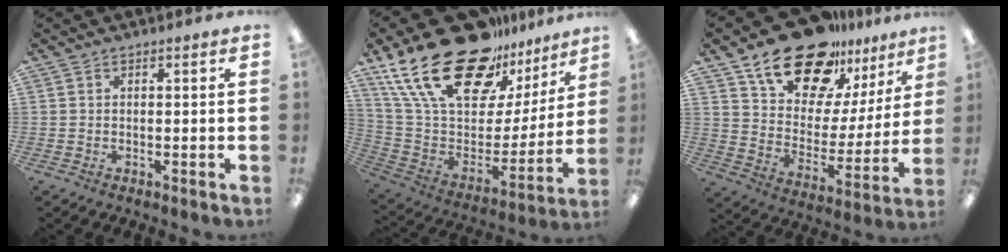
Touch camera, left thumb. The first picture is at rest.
{"total": 28.0, "force": [19.4, 13.0, 15.4], "torque": [-0.280, -0.123, 0.353]}
{"total": 21.5, "force": [16.5, 10.4, 9.0], "torque": [-0.161, -0.110, 0.295]}